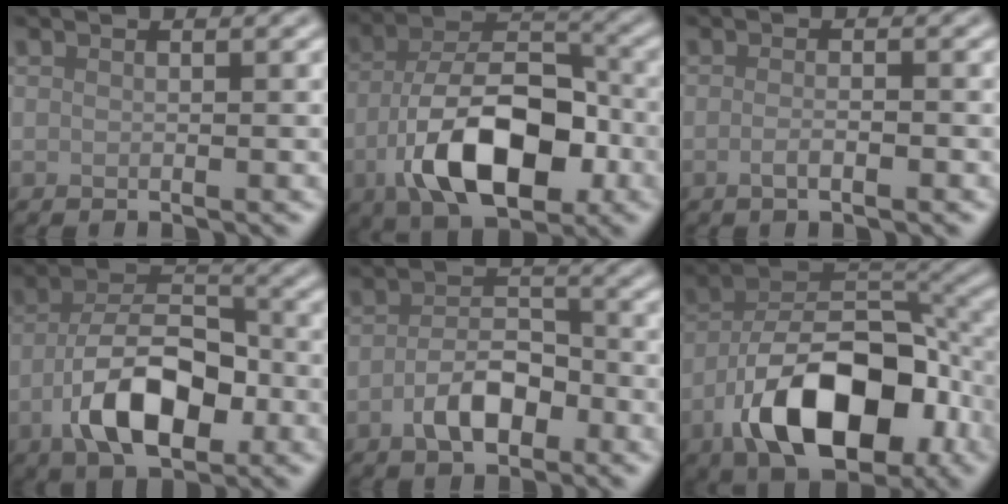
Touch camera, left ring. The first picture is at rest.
{"total": 11.2, "force": [-4.3, 5.7, 8.6], "torque": [-0.160, 0.004, -0.083]}
{"total": 1.7, "force": [-0.7, 0.5, 1.5], "torque": [-0.022, 0.000, -0.014]}
{"total": 8.7, "force": [-3.3, 4.3, 6.8], "torque": [-0.122, 0.009, -0.066]}
{"total": 4.3, "force": [-2.0, 2.2, 3.1], "torque": [-0.055, 0.007, -0.040]}
{"total": 12.7, "force": [-6.0, 6.4, 9.1], "torque": [-0.154, -0.001, -0.105]}